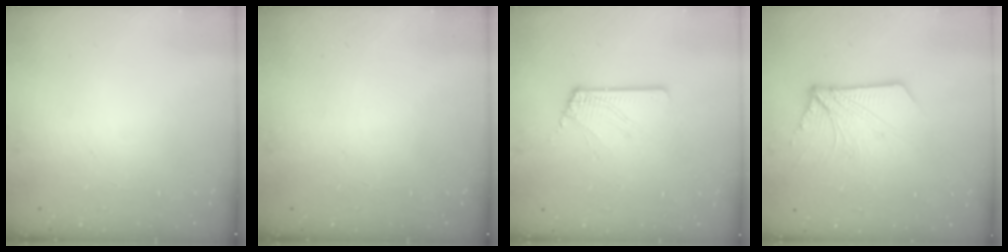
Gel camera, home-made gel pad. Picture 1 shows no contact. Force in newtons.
{"total": 0.0}
{"total": 2.5, "press": 2.5, "slide": 0.3}
{"total": 9.8, "press": 9.7, "slide": 0.9}